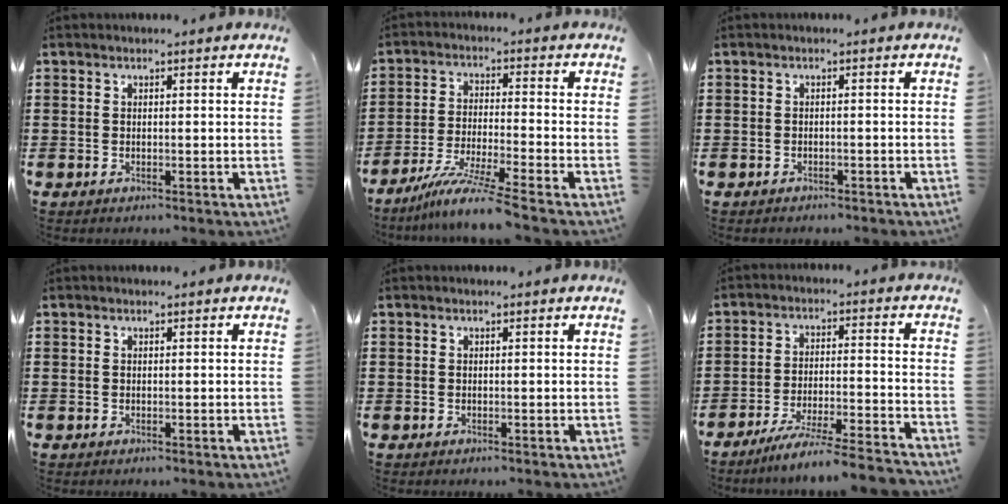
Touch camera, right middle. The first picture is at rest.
{"total": 7.3, "force": [-6.0, -0.6, 4.1], "torque": [-0.083, -0.020, -0.116]}
{"total": 0.8, "force": [-0.8, 0.2, 0.1], "torque": [-0.004, 0.000, -0.017]}
{"total": 0.0}
{"total": 0.0}
{"total": 6.7, "force": [-6.1, -0.6, 2.8], "torque": [-0.052, -0.015, -0.116]}